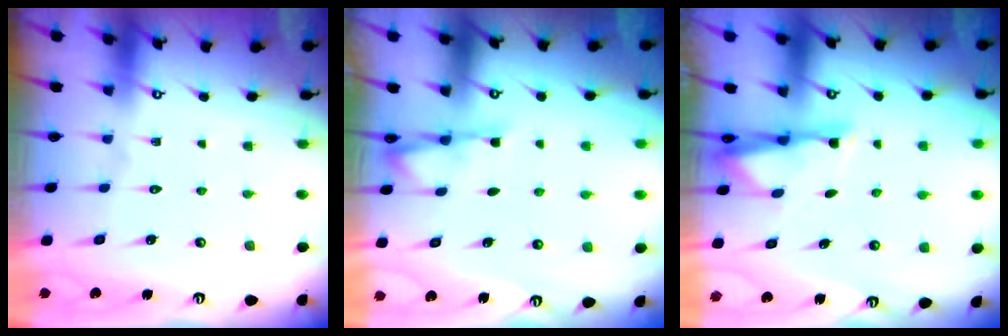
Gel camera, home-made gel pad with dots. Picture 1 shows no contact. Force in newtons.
{"total": 2.9, "press": 2.9, "slide": 0.5}
{"total": 3.1, "press": 3.0, "slide": 0.6}